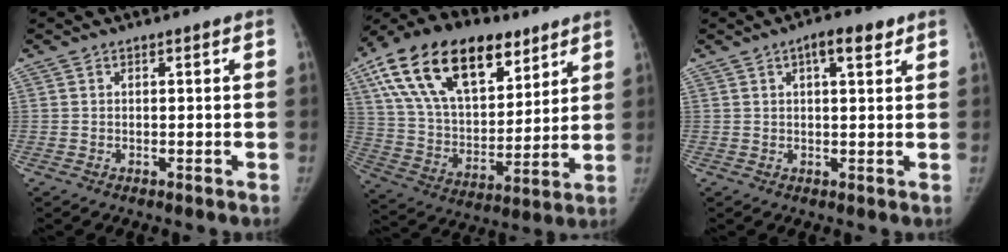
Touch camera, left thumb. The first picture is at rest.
{"total": 27.2, "force": [14.6, 15.0, 17.5], "torque": [-0.292, -0.010, 0.252]}
{"total": 4.7, "force": [2.4, 1.7, 3.7], "torque": [-0.043, -0.003, 0.031]}